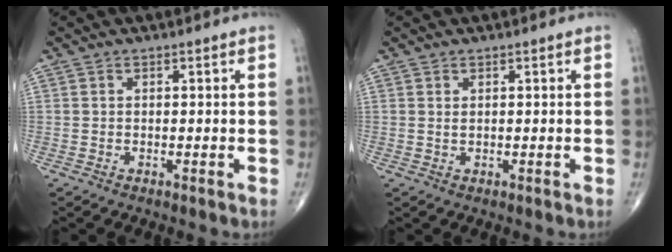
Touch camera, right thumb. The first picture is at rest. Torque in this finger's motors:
{"motor_torque": [-0.71, 0.03, 0.21, 0.05, -0.05]}